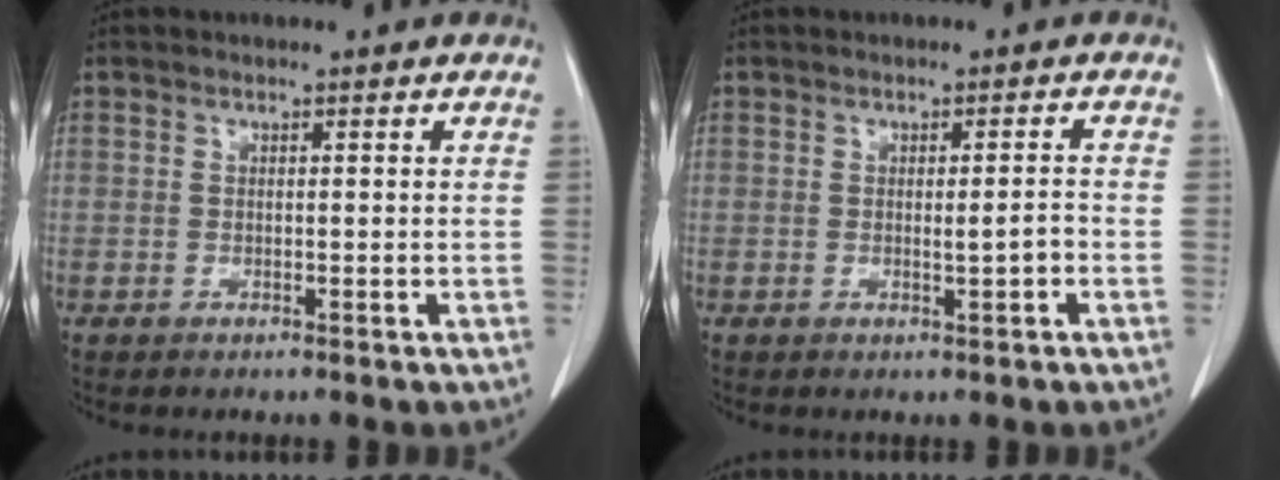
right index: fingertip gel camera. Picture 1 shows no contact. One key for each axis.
{"total": 2.3, "fx": -0.7, "fy": 0.1, "fz": 2.2, "tx": -0.032, "ty": -0.002, "tz": -0.009}